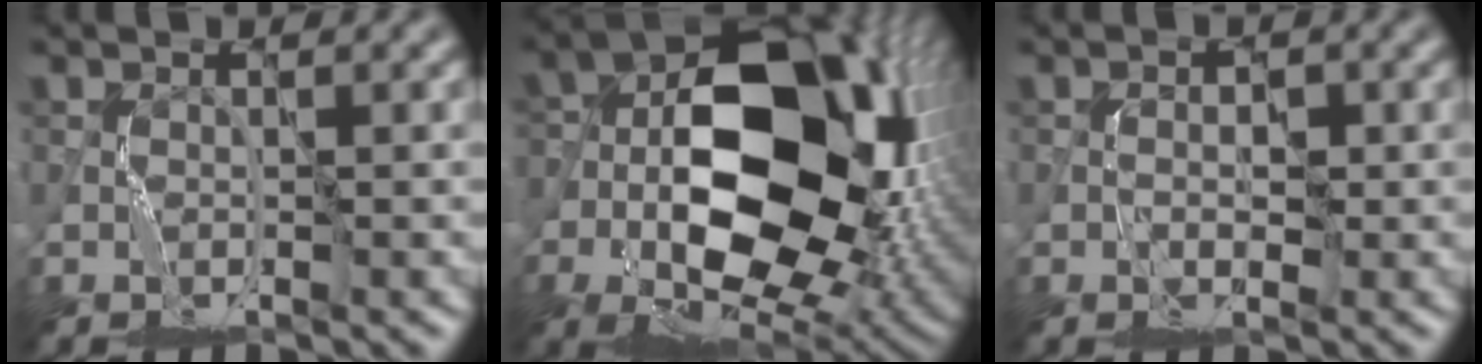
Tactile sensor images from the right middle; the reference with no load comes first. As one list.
[{"total": 17.3, "force": [-2.6, 10.9, 13.1], "torque": [-0.209, 0.000, -0.041]}, {"total": 1.2, "force": [-0.1, 0.8, 1.0], "torque": [-0.010, 0.000, -0.002]}]